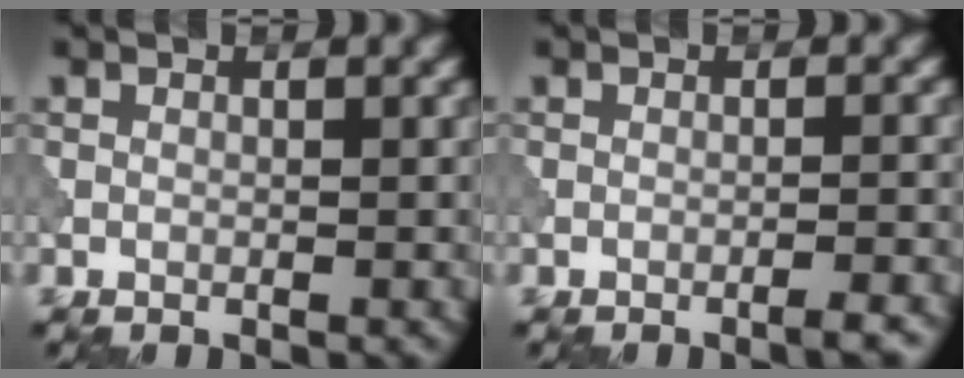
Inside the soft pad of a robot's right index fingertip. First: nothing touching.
{"total": 2.0, "force": [-1.4, 0.3, 1.5], "torque": [-0.015, 0.006, -0.027]}